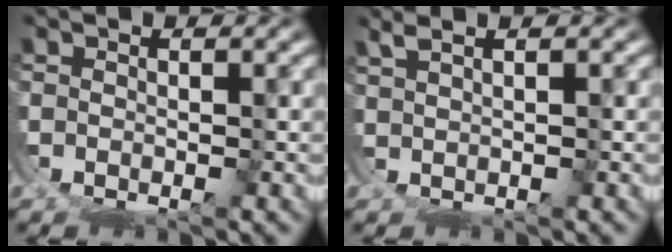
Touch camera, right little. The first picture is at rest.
{"total": 2.5, "force": [2.4, -0.7, 0.1], "torque": [0.002, 0.017, 0.038]}